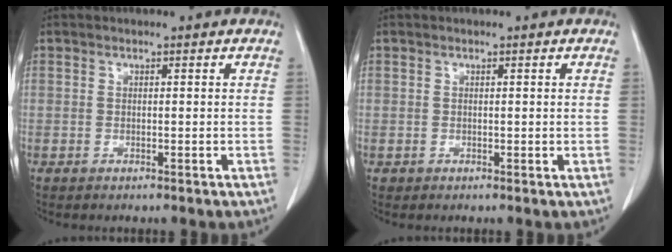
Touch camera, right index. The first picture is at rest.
{"total": 0.0}